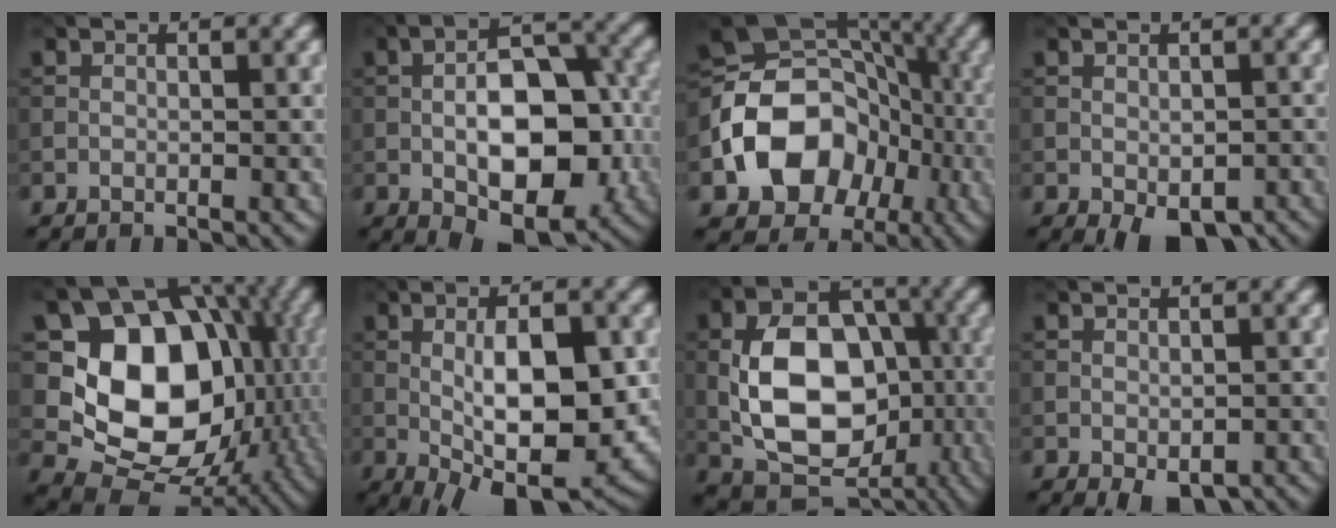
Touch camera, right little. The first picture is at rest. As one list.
[{"total": 10.5, "force": [-2.3, 5.4, 8.8], "torque": [-0.136, 0.002, -0.034]}, {"total": 11.6, "force": [-3.6, 9.0, 6.5], "torque": [-0.108, -0.001, -0.069]}, {"total": 5.2, "force": [-2.8, 2.4, 3.7], "torque": [-0.052, -0.020, -0.030]}, {"total": 13.8, "force": [0.1, 10.9, 8.5], "torque": [-0.114, -0.013, -0.010]}, {"total": 10.0, "force": [-1.7, 3.7, 9.2], "torque": [-0.147, -0.002, -0.023]}, {"total": 11.9, "force": [-2.3, 8.0, 8.5], "torque": [-0.150, 0.003, -0.041]}, {"total": 3.0, "force": [-1.7, 1.3, 2.1], "torque": [-0.030, -0.015, -0.018]}]